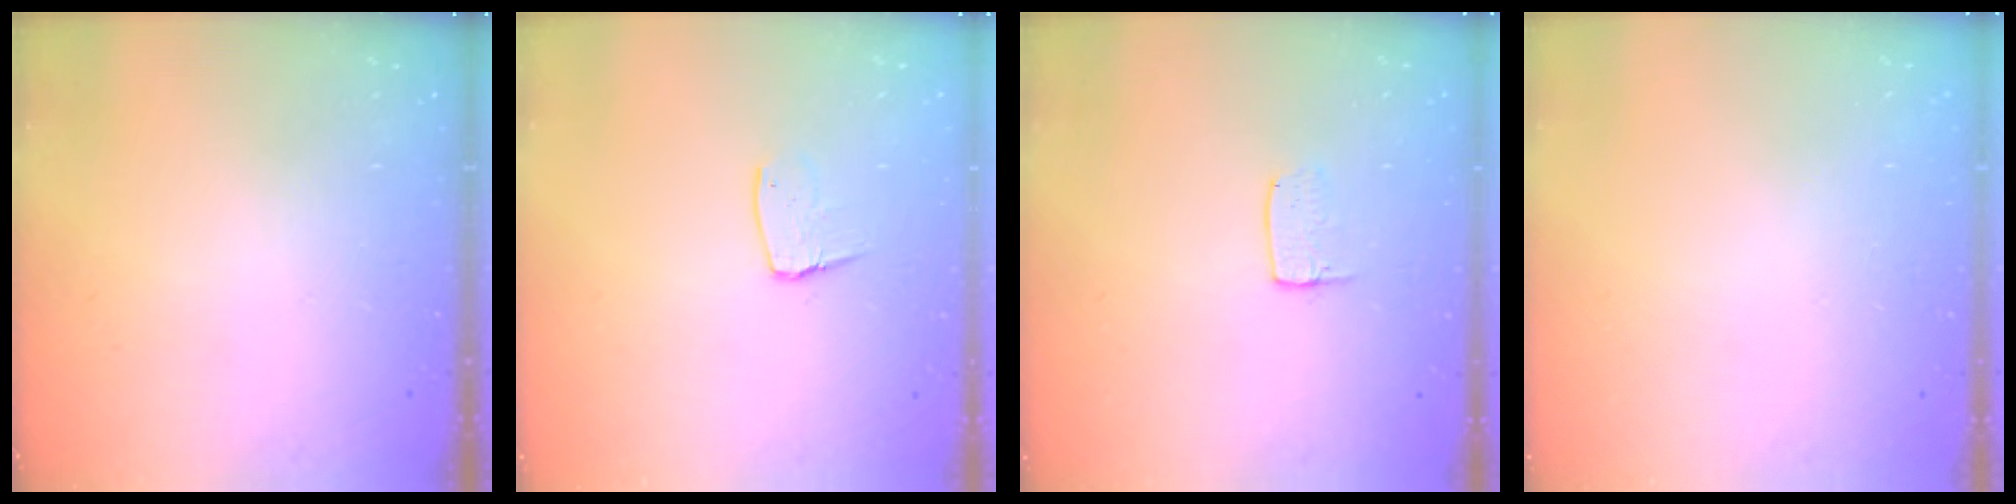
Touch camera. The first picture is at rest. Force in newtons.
{"total": 7.0, "press": 7.0, "slide": 0.5}
{"total": 3.4, "press": 3.3, "slide": 0.3}
{"total": 0.0}